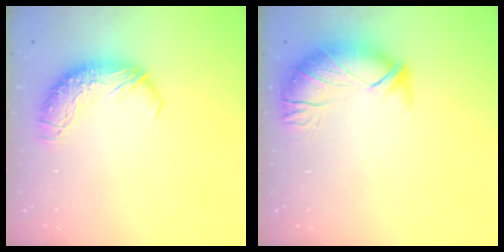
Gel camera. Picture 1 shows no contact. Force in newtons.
{"total": 3.0, "press": 1.5, "slide": 2.6}